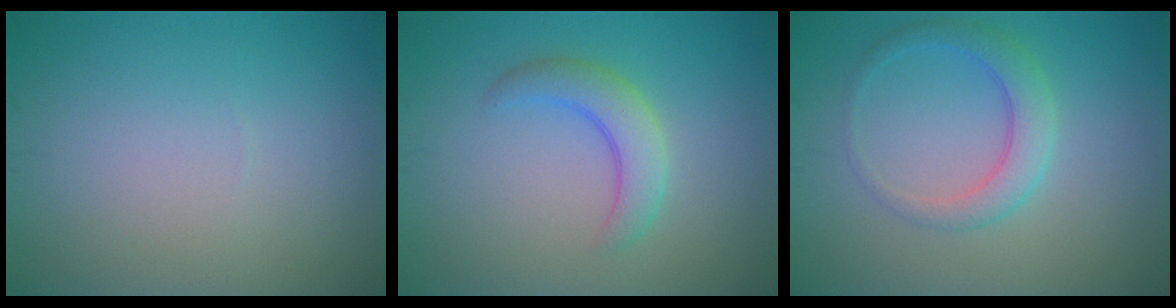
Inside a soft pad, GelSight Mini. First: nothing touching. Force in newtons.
{"total": 3.2, "press": 3.2, "slide": 0.1}
{"total": 3.0, "press": 3.0, "slide": 0.1}